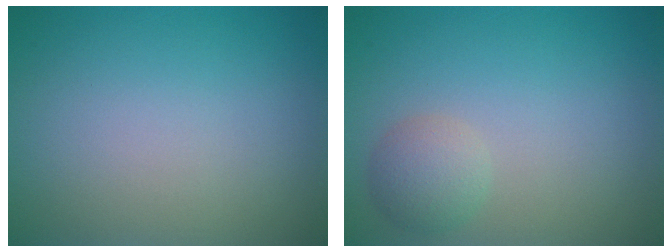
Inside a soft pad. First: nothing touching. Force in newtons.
{"total": 2.2, "press": 2.2, "slide": 0.1}